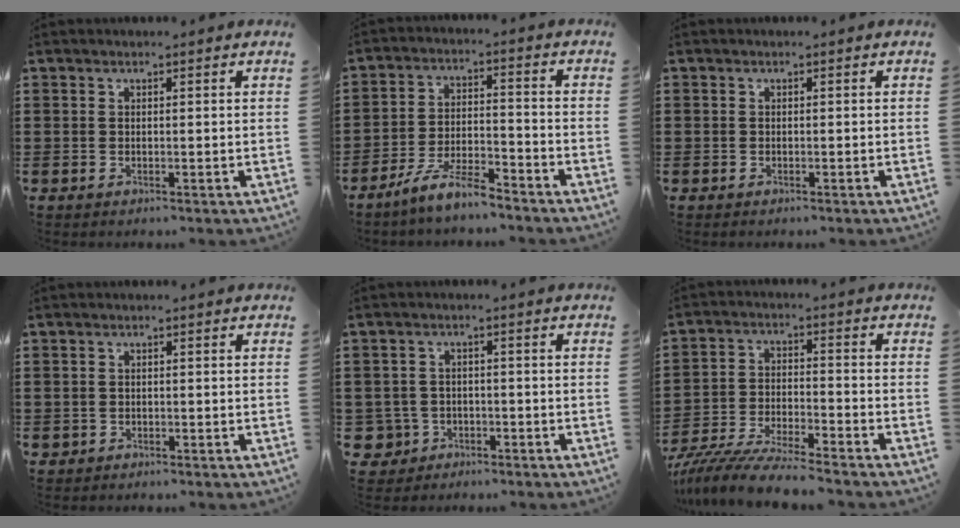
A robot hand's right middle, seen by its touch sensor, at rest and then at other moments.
{"total": 6.7, "force": [-5.7, 0.7, 3.4], "torque": [-0.079, -0.004, -0.112]}
{"total": 0.7, "force": [-0.2, 0.7, 0.0], "torque": [-0.001, 0.004, -0.006]}
{"total": 0.7, "force": [-0.6, 0.4, 0.0], "torque": [-0.001, 0.002, -0.014]}
{"total": 3.4, "force": [-2.0, 2.6, 0.8], "torque": [-0.038, -0.001, -0.046]}
{"total": 7.7, "force": [-7.4, 0.0, 2.2], "torque": [-0.044, 0.001, -0.146]}